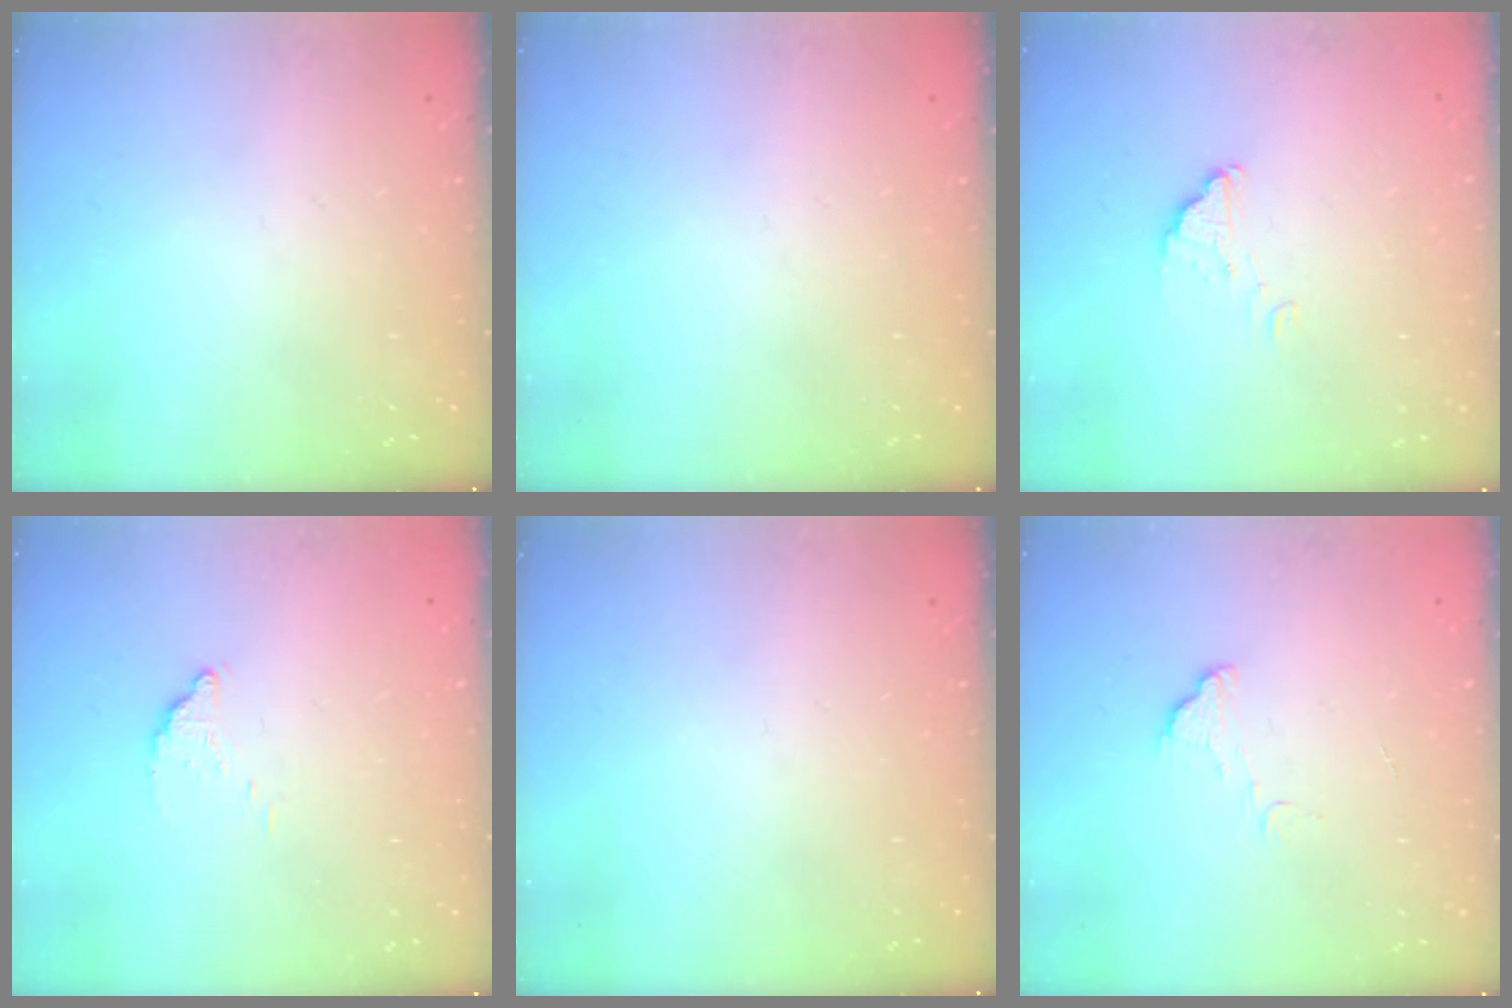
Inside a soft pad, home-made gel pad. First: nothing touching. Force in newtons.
{"total": 0.0}
{"total": 2.2, "press": 2.2, "slide": 0.1}
{"total": 2.8, "press": 2.8, "slide": 0.0}
{"total": 0.0}
{"total": 5.2, "press": 5.1, "slide": 0.4}